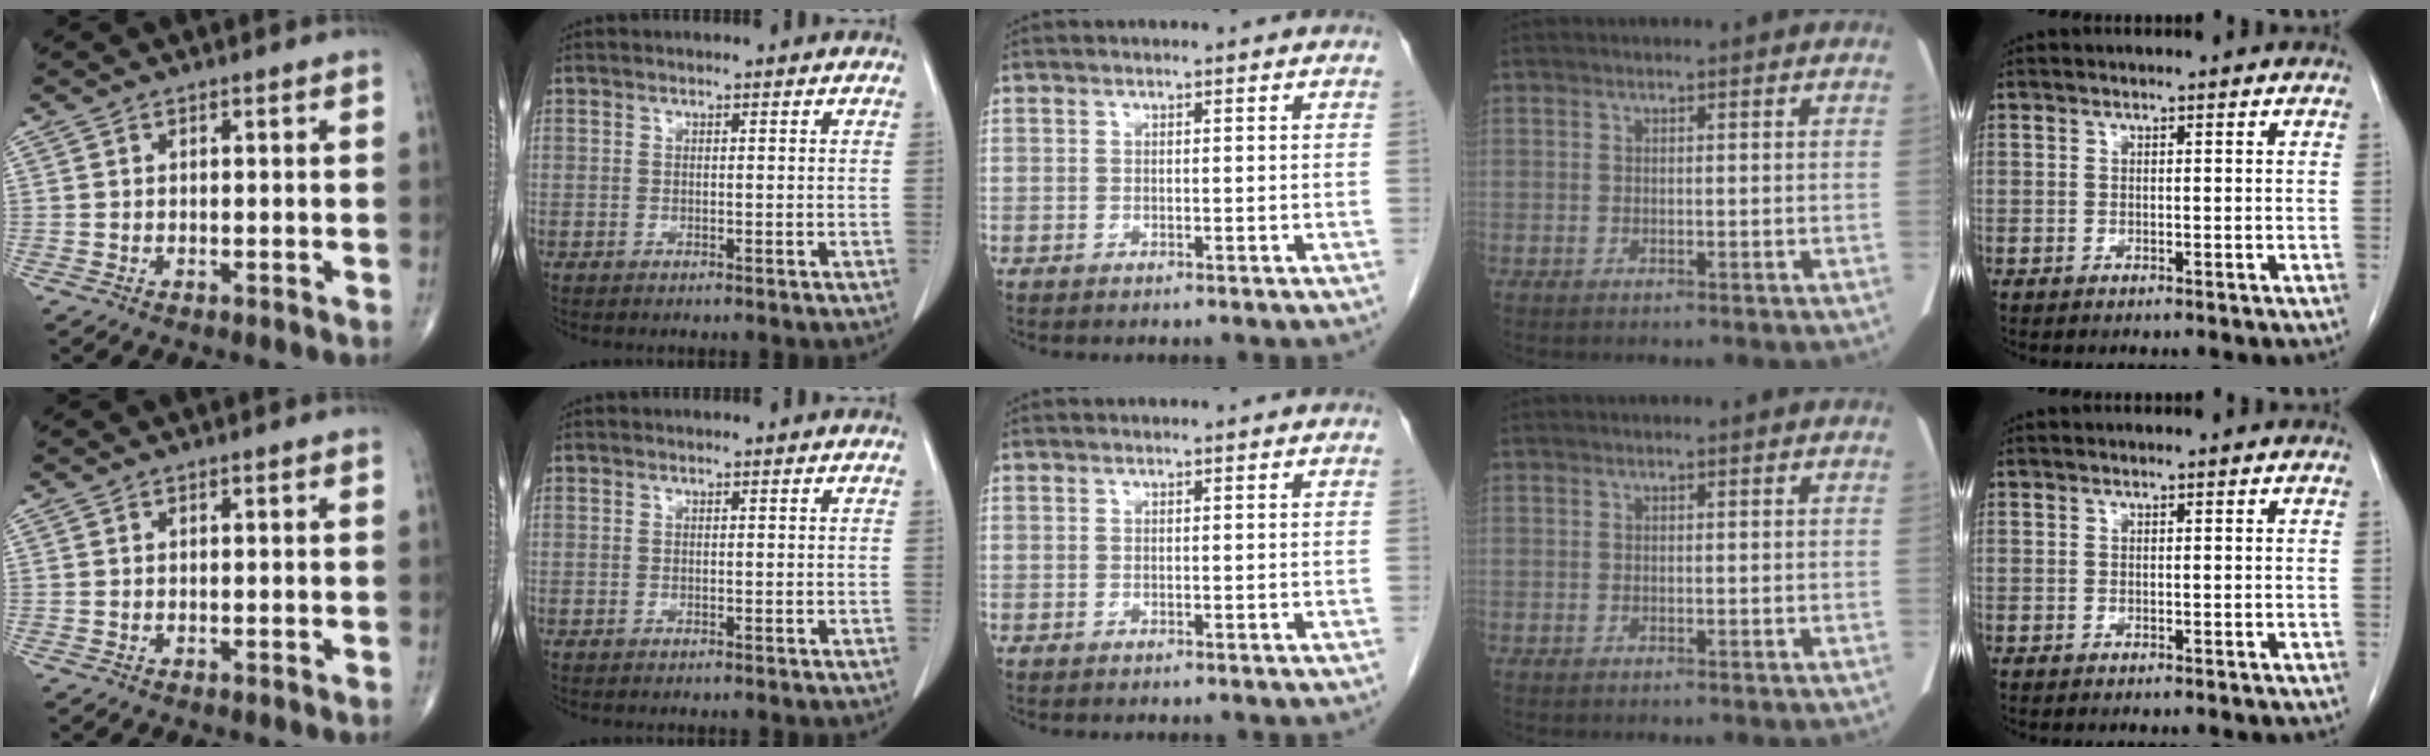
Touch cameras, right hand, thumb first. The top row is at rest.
{}